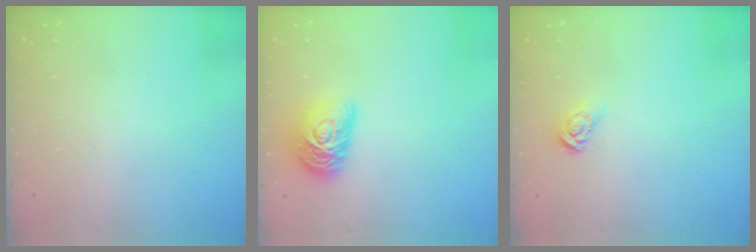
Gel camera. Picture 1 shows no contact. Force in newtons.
{"total": 13.5, "press": 13.5, "slide": 0.9}
{"total": 5.9, "press": 5.9, "slide": 0.4}